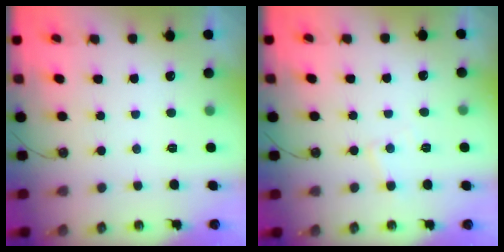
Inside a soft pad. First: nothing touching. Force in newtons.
{"total": 4.4, "press": 4.4, "slide": 0.7}